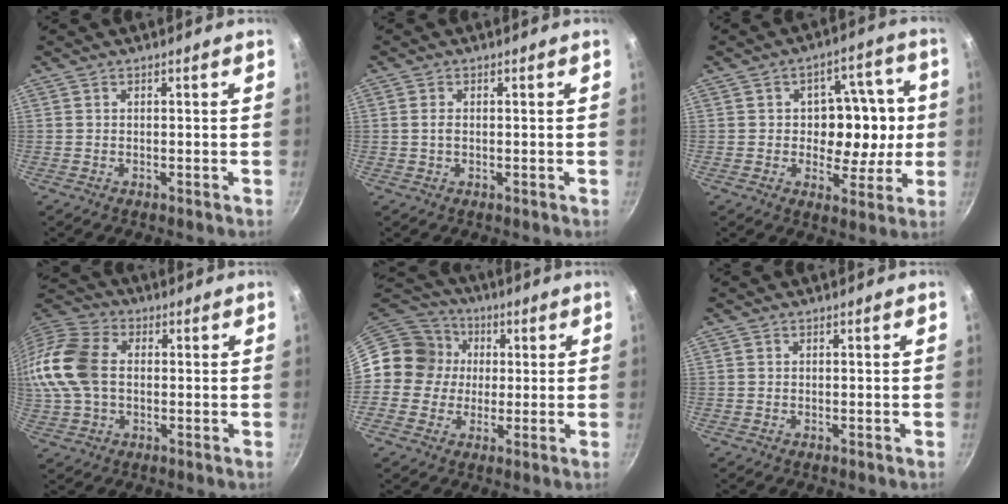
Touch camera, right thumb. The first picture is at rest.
{"total": 1.4, "force": [0.1, 0.9, 1.1], "torque": [-0.023, 0.001, 0.000]}
{"total": 13.0, "force": [-0.1, 9.5, 8.9], "torque": [-0.069, 0.015, -0.004]}
{"total": 16.2, "force": [0.6, 11.2, 11.7], "torque": [-0.240, 0.028, -0.001]}
{"total": 12.3, "force": [1.4, 11.6, 3.9], "torque": [-0.033, 0.024, 0.003]}
{"total": 0.0}